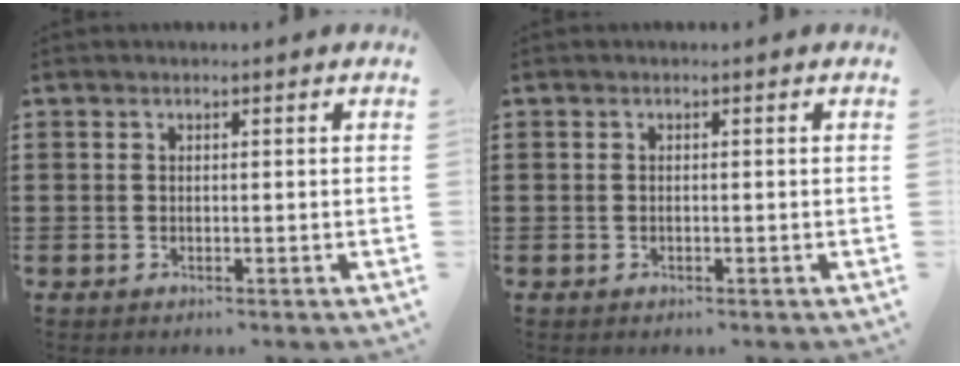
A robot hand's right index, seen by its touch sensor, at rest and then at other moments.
{"total": 0.0}